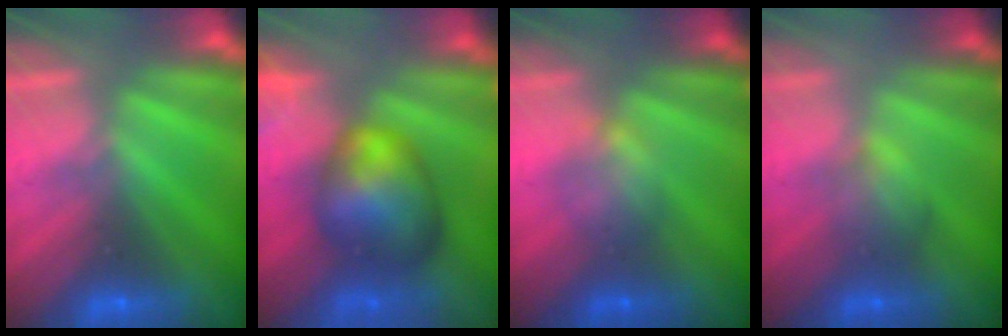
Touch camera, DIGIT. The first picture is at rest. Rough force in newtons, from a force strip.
{"total": 7.3}
{"total": 2.1}
{"total": 2.0}